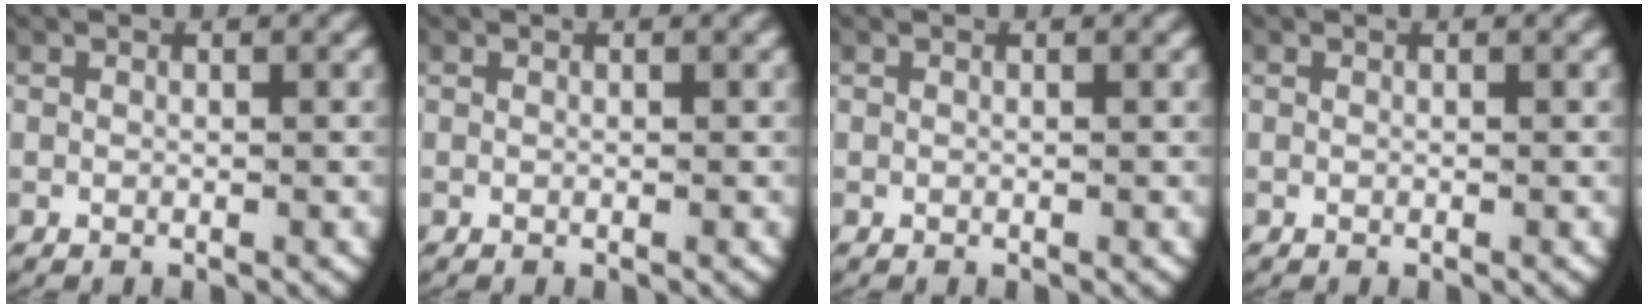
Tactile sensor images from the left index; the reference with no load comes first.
{"total": 0.0}
{"total": 0.0}
{"total": 0.0}